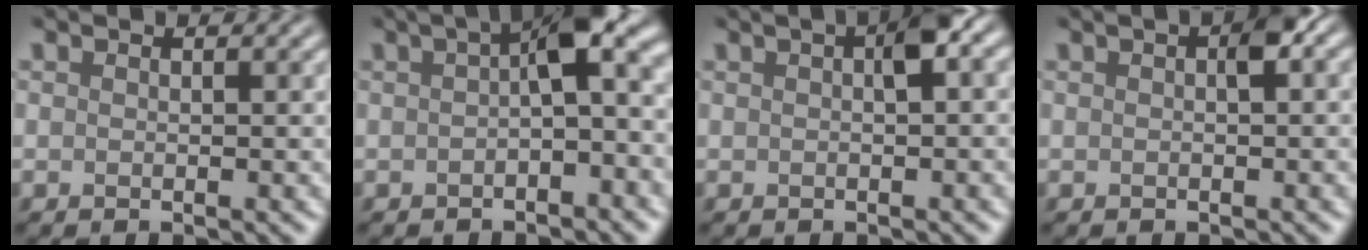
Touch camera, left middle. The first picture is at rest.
{"total": 5.4, "force": [0.1, 1.7, 5.1], "torque": [-0.061, 0.020, -0.008]}
{"total": 2.5, "force": [0.3, 0.6, 2.4], "torque": [-0.035, 0.013, 0.006]}
{"total": 2.0, "force": [0.2, 0.7, 1.9], "torque": [-0.025, 0.009, 0.005]}